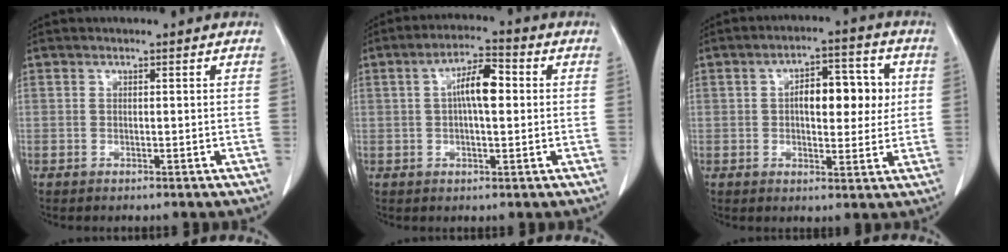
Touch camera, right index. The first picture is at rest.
{"total": 6.6, "force": [0.8, 1.9, 6.3], "torque": [-0.118, 0.017, 0.012]}
{"total": 9.0, "force": [1.2, 3.9, 8.0], "torque": [-0.112, 0.021, 0.019]}